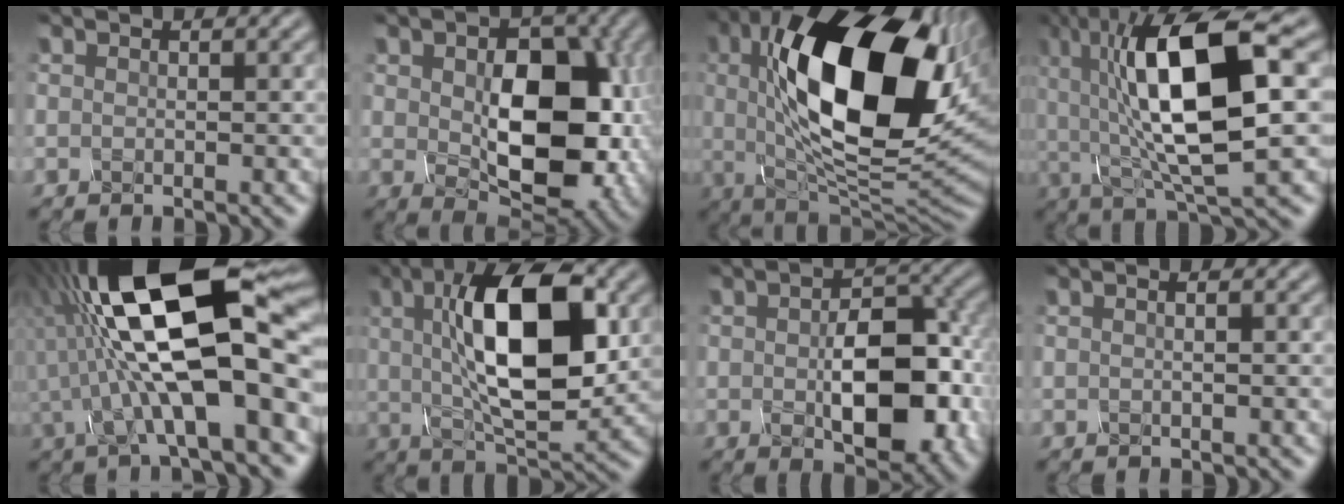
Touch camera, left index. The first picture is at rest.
{"total": 11.0, "force": [0.2, 6.8, 8.7], "torque": [-0.134, -0.019, 0.020]}
{"total": 18.0, "force": [3.8, 8.5, 15.4], "torque": [-0.250, -0.003, 0.059]}
{"total": 13.6, "force": [2.2, 4.4, 12.7], "torque": [-0.219, 0.008, 0.035]}
{"total": 16.3, "force": [0.7, 5.4, 15.4], "torque": [-0.252, 0.023, 0.002]}
{"total": 12.7, "force": [2.4, 5.0, 11.4], "torque": [-0.177, 0.011, 0.036]}
{"total": 9.0, "force": [-1.1, 4.9, 7.4], "torque": [-0.121, -0.009, -0.008]}
{"total": 0.9, "force": [0.2, 0.2, 0.9], "torque": [-0.010, -0.008, 0.000]}